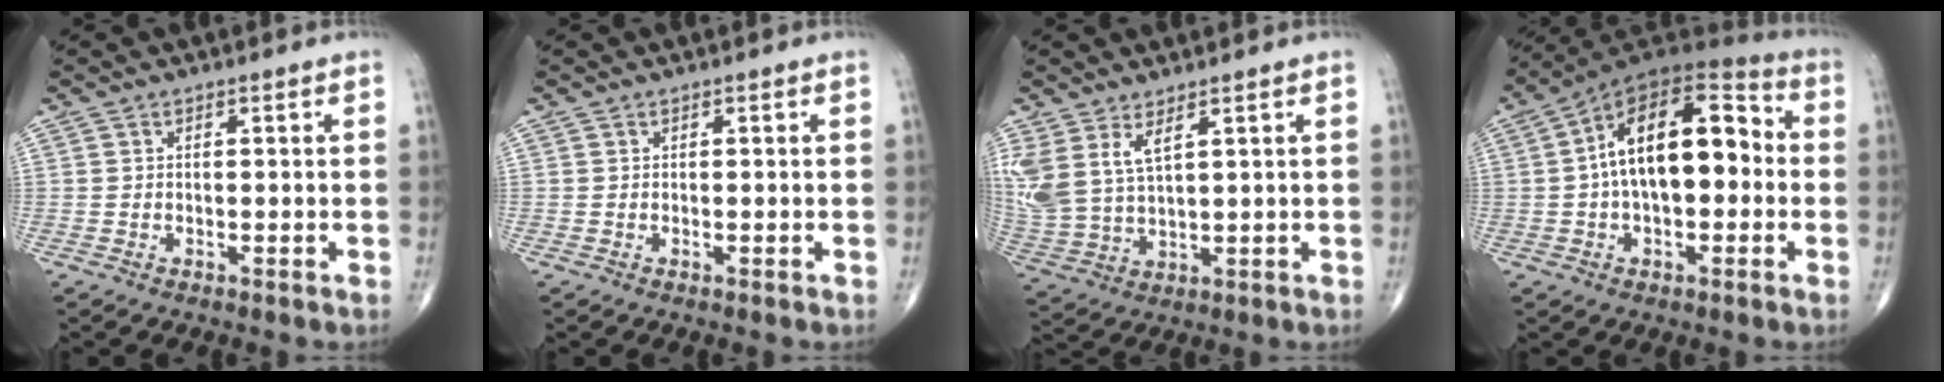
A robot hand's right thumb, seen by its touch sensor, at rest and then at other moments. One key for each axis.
{"total": 0.0}
{"total": 9.9, "fx": 4.8, "fy": 4.6, "fz": 7.4, "tx": -0.174, "ty": -0.017, "tz": 0.111}
{"total": 18.7, "fx": 0.8, "fy": 9.9, "fz": 15.9, "tx": -0.239, "ty": 0.044, "tz": 0.000}